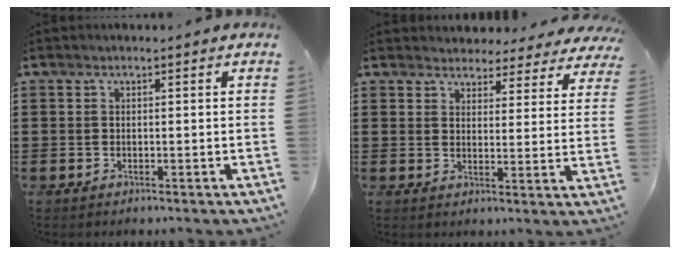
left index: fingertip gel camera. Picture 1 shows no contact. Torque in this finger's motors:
{"motor_torque": [1.25, 0.85, 0.44, 0.00]}